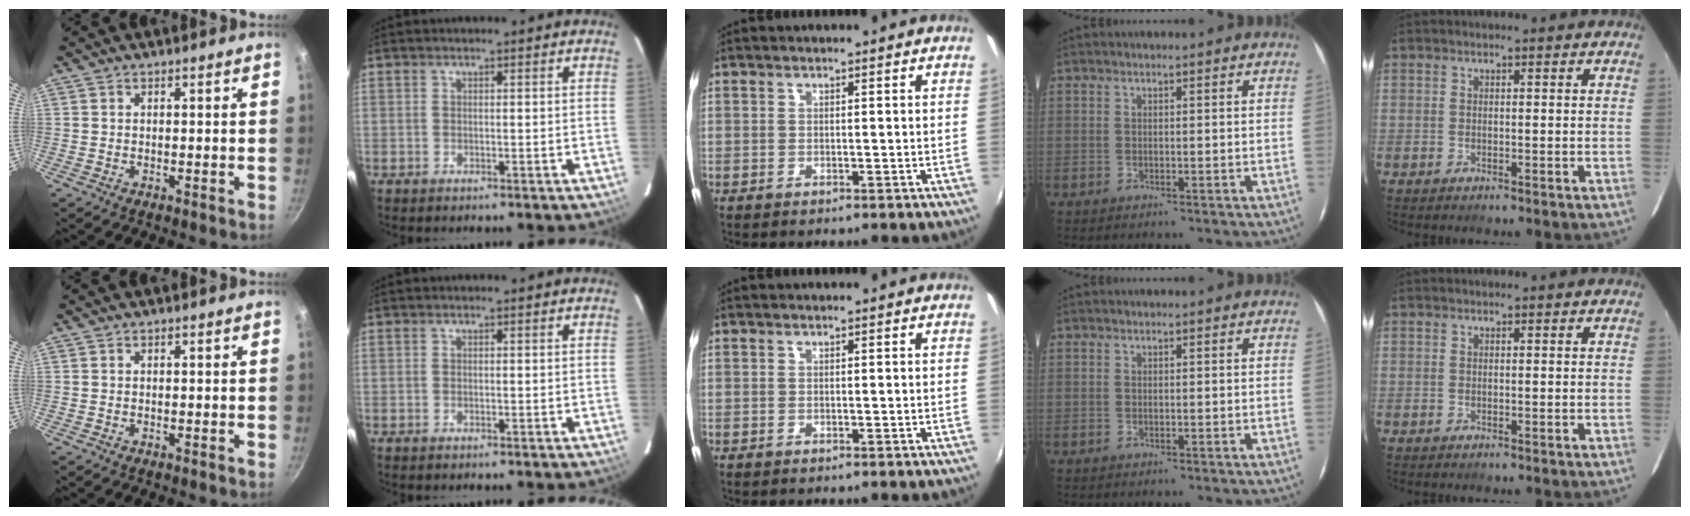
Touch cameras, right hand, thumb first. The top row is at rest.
{}